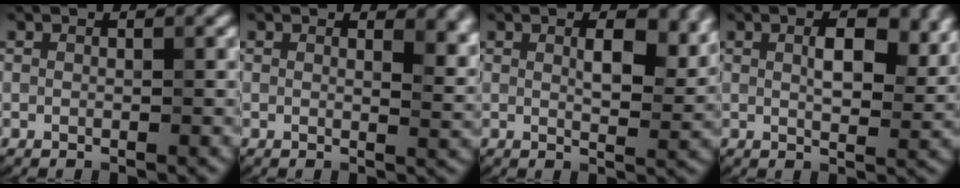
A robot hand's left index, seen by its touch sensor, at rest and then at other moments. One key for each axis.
{"total": 3.4, "fx": 1.5, "fy": 1.5, "fz": 2.6, "tx": -0.026, "ty": -0.006, "tz": 0.023}
{"total": 4.4, "fx": 1.8, "fy": 1.8, "fz": 3.6, "tx": -0.058, "ty": -0.004, "tz": 0.030}
{"total": 5.0, "fx": 1.6, "fy": 2.2, "fz": 4.2, "tx": -0.067, "ty": 0.000, "tz": 0.026}